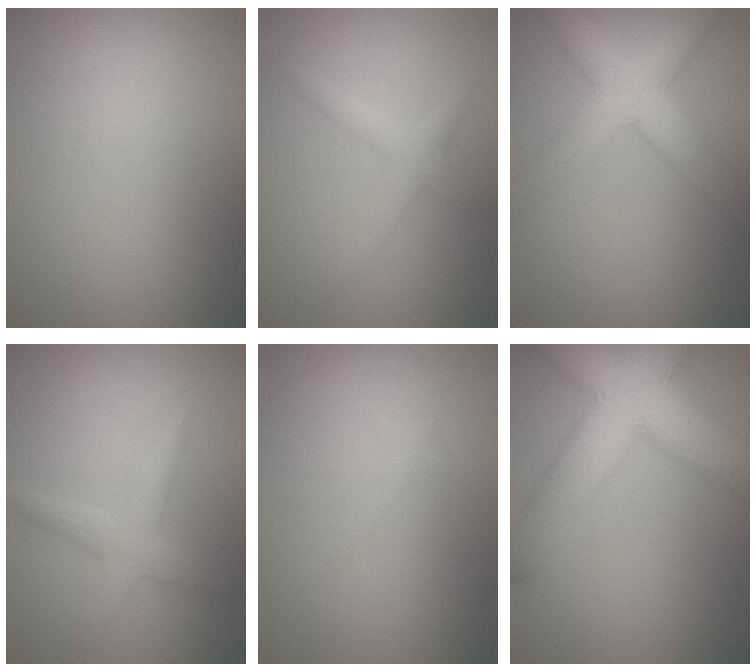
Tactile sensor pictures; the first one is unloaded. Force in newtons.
{"total": 2.1, "press": 2.1, "slide": 0.0}
{"total": 6.3, "press": 6.3, "slide": 0.3}
{"total": 2.2, "press": 2.2, "slide": 0.1}
{"total": 0.6, "press": 0.6, "slide": 0.1}
{"total": 11.7, "press": 11.7, "slide": 0.6}